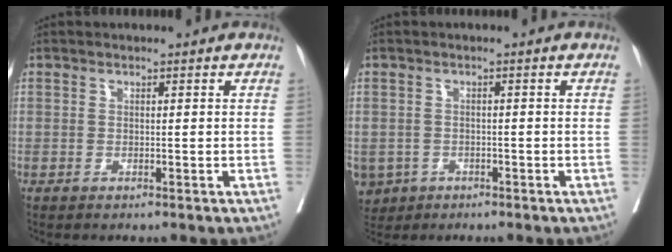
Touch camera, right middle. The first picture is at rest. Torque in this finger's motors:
{"motor_torque": [1.50, -0.64, 1.05, 0.21]}